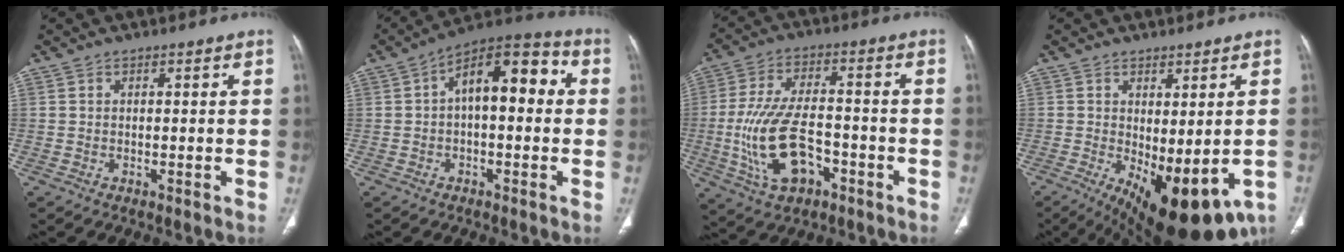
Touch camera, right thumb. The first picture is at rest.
{"total": 13.4, "force": [1.5, 6.6, 11.6], "torque": [-0.146, 0.044, 0.012]}
{"total": 15.0, "force": [-4.6, 7.9, 11.9], "torque": [-0.234, 0.027, -0.074]}
{"total": 15.9, "force": [-5.6, 6.7, 13.3], "torque": [-0.181, -0.012, -0.061]}